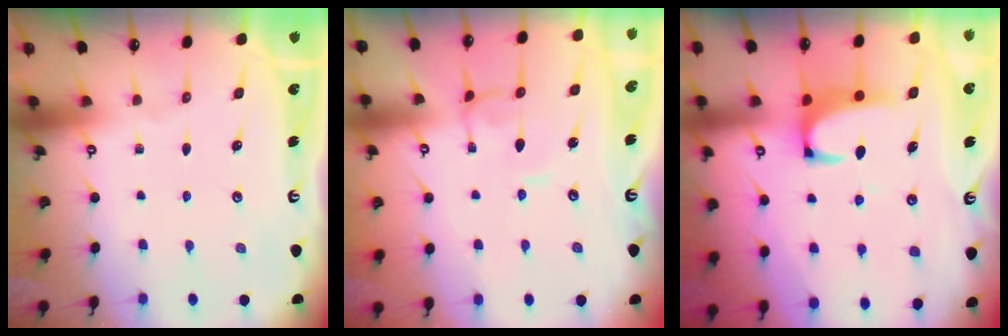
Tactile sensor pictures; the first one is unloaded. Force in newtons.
{"total": 2.0, "press": 2.0, "slide": 0.1}
{"total": 2.1, "press": 1.9, "slide": 0.9}